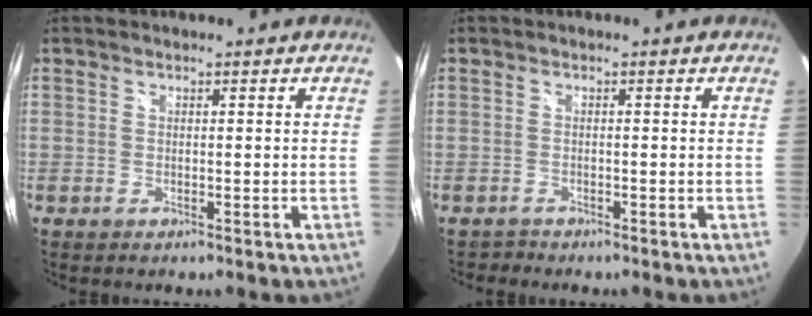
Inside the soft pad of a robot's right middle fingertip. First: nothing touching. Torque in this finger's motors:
{"motor_torque": [-0.24, -0.28, -0.03, -0.03]}